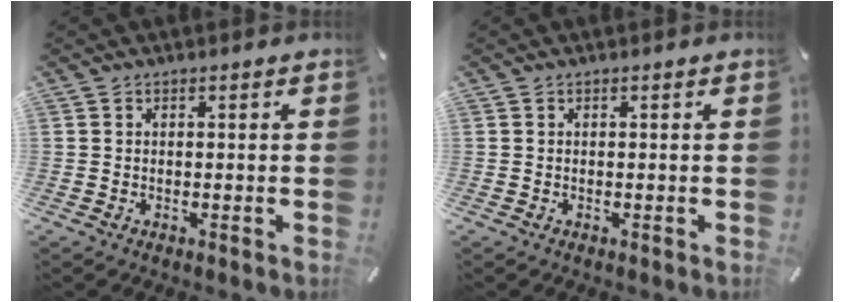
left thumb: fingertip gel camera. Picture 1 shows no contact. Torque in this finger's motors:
{"motor_torque": [0.00, 0.00, 0.00, 0.09, 0.00]}